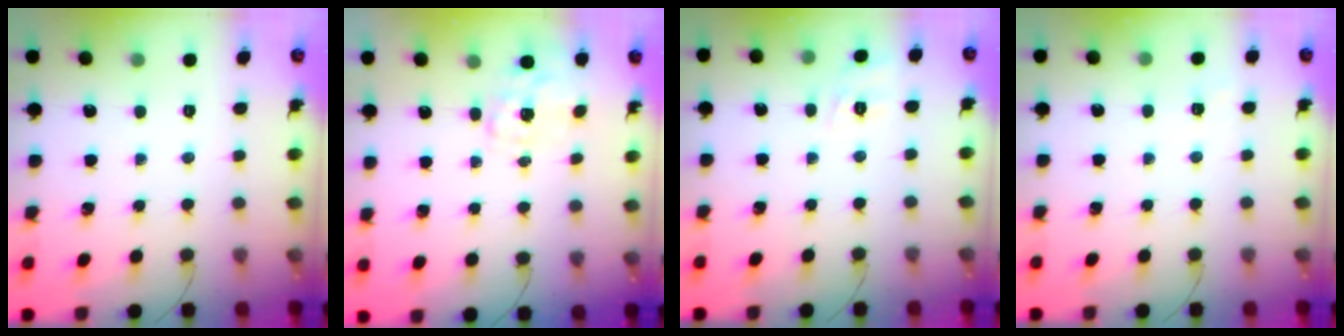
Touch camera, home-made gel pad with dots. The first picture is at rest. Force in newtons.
{"total": 8.0, "press": 8.0, "slide": 0.9}
{"total": 2.0, "press": 0.6, "slide": 1.9}
{"total": 2.7, "press": 2.2, "slide": 1.5}